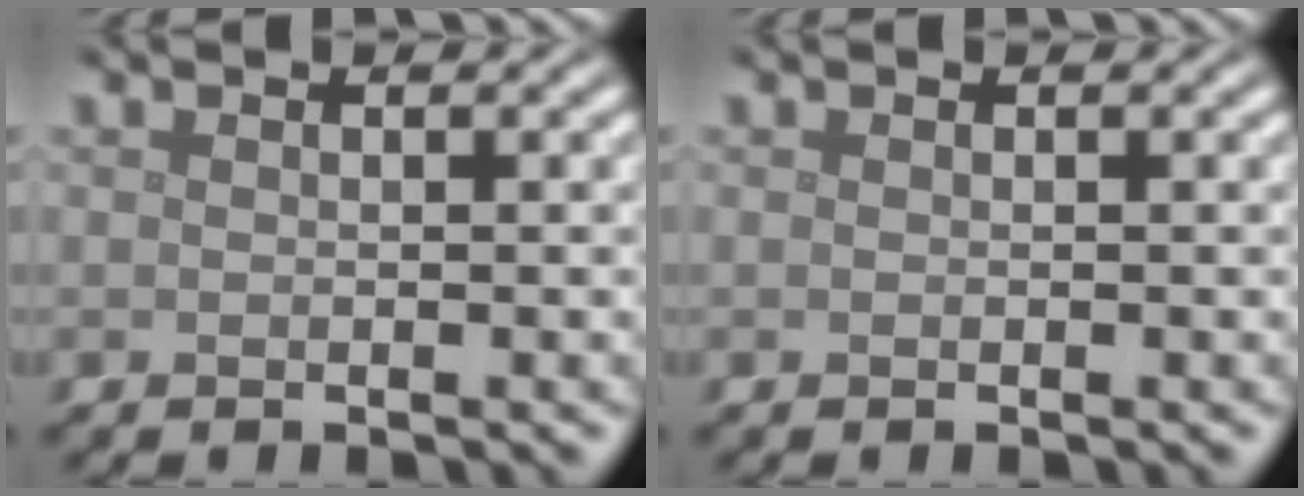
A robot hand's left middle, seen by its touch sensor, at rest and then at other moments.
{"total": 0.0}